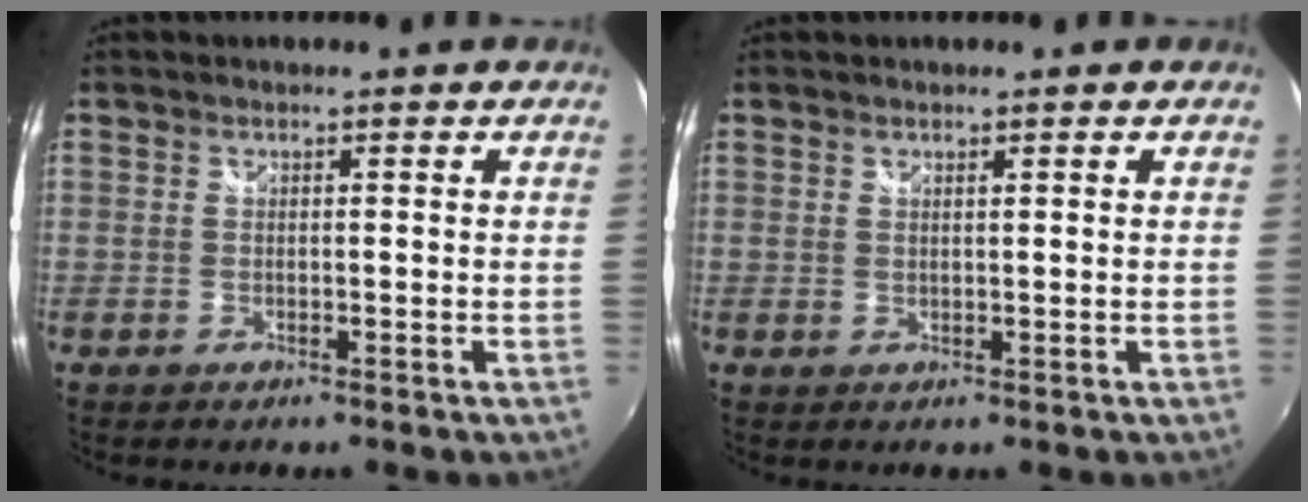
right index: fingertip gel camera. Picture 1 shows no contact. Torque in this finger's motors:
{"motor_torque": [-0.08, -0.03, -0.02, 0.00]}